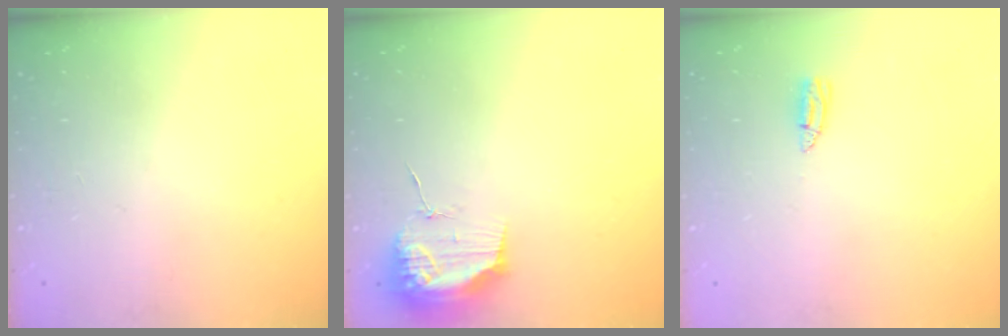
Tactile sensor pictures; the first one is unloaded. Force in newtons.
{"total": 13.1, "press": 13.1, "slide": 0.1}
{"total": 4.8, "press": 4.3, "slide": 2.0}